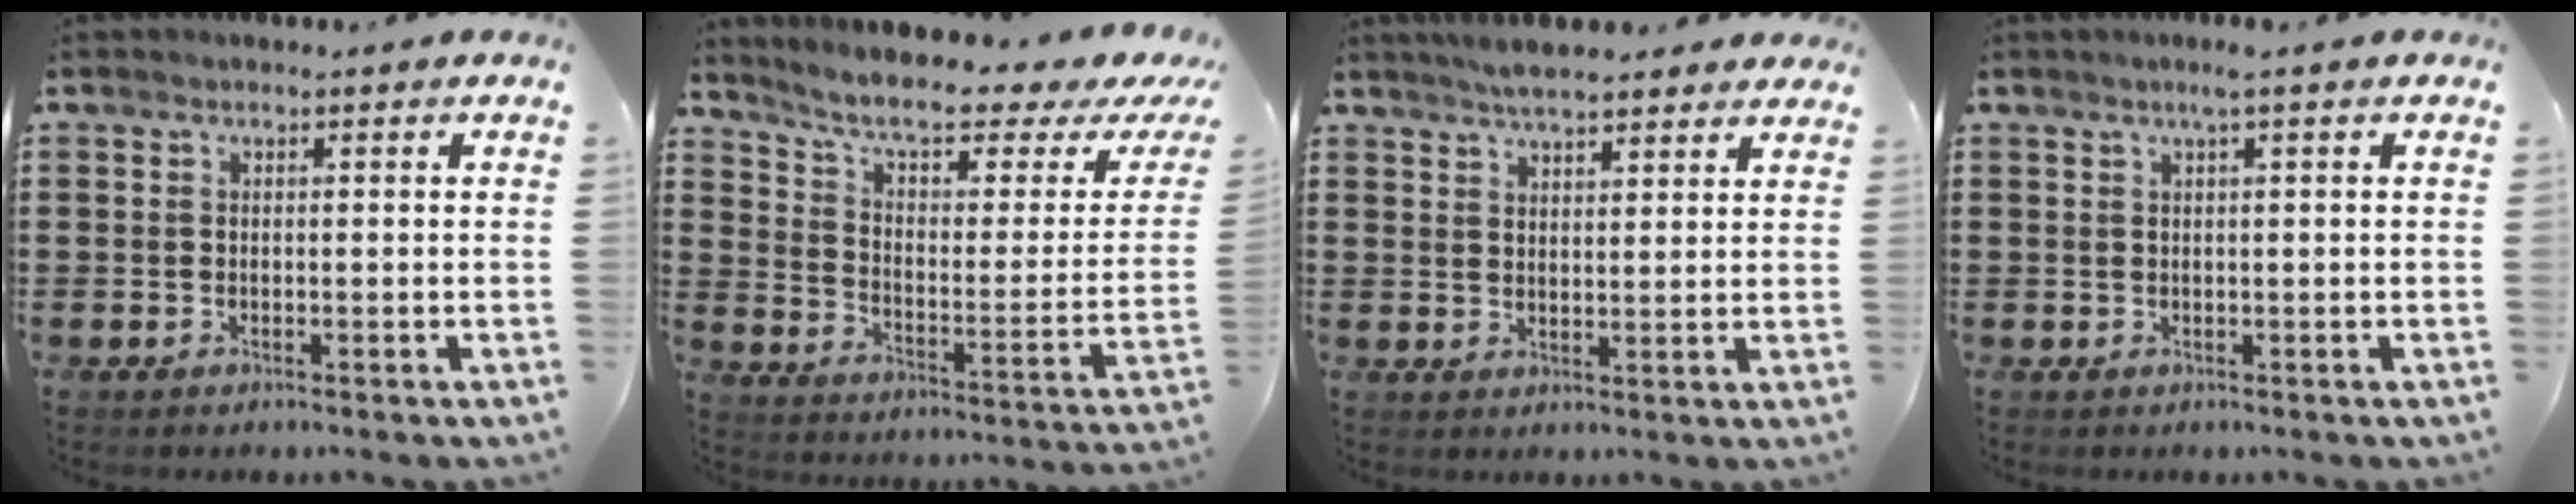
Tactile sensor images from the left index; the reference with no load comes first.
{"total": 7.5, "force": [5.6, 1.1, 4.9], "torque": [-0.110, -0.040, 0.089]}
{"total": 4.7, "force": [4.3, 0.8, 1.6], "torque": [-0.042, -0.004, 0.081]}
{"total": 1.8, "force": [0.8, -0.1, 1.6], "torque": [-0.031, 0.000, 0.014]}